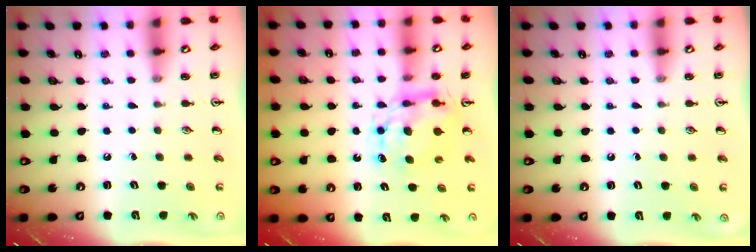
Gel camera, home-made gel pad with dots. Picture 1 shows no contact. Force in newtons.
{"total": 8.4, "press": 8.4, "slide": 0.5}
{"total": 0.0}